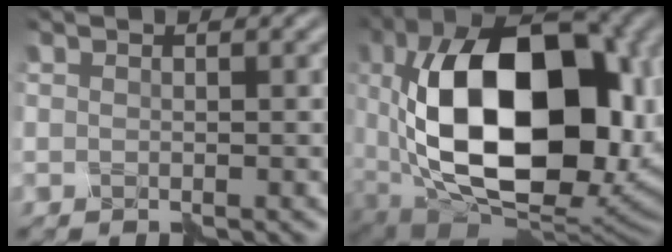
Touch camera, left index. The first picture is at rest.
{"total": 19.1, "force": [1.1, 11.4, 15.2], "torque": [-0.274, -0.015, 0.028]}